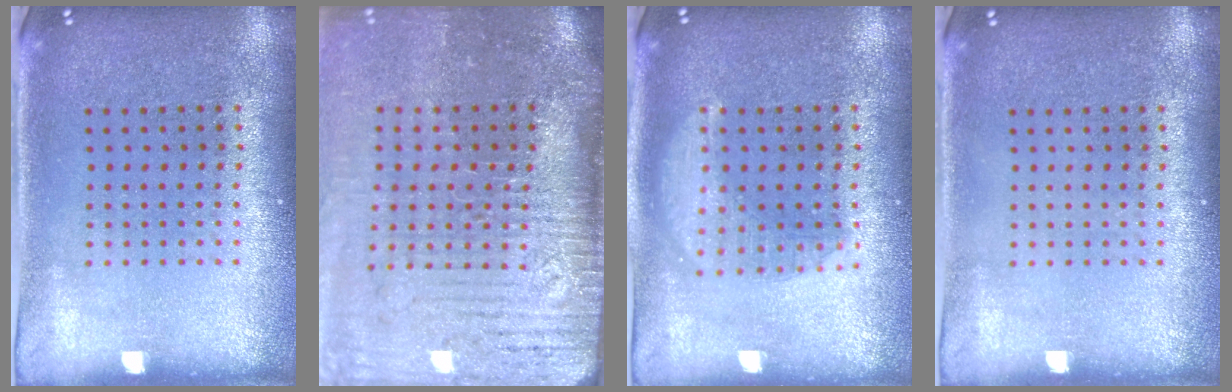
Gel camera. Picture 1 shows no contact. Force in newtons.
{"total": 4.9, "press": 4.1, "slide": 2.7}
{"total": 1.4, "press": 1.4, "slide": 0.1}
{"total": 0.0}